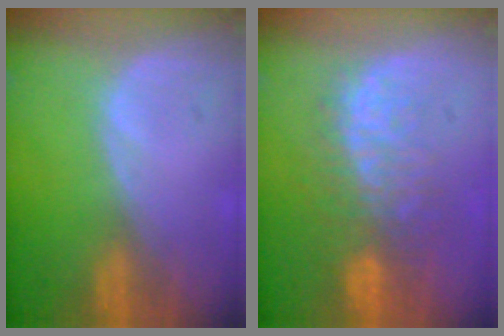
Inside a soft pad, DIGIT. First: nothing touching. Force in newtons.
{"total": 10.0, "press": 8.5, "slide": 5.4}